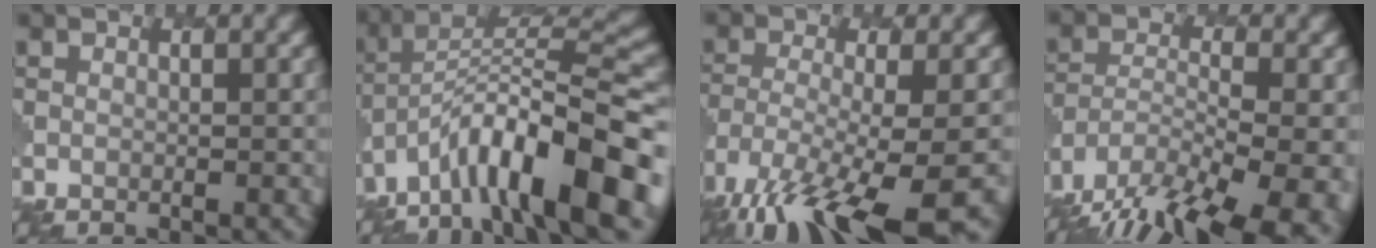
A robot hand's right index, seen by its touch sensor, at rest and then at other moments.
{"total": 13.4, "force": [-6.9, 4.3, 10.7], "torque": [-0.175, 0.022, -0.115]}
{"total": 12.1, "force": [-8.1, 2.9, 8.6], "torque": [-0.179, -0.021, -0.135]}
{"total": 16.8, "force": [-13.3, 5.9, 8.4], "torque": [-0.144, -0.028, -0.181]}